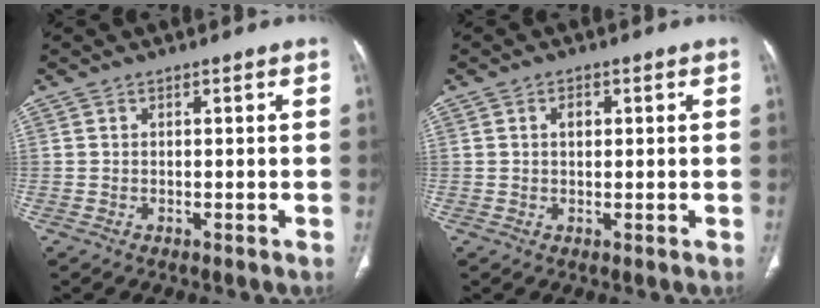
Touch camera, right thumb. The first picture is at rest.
{"total": 1.9, "force": [0.5, 1.2, 1.3], "torque": [-0.019, 0.002, 0.008]}